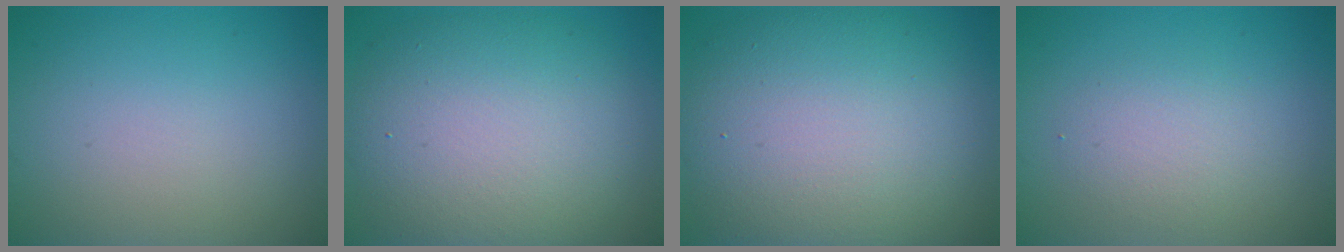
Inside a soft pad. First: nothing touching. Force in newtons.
{"total": 10.5, "press": 10.5, "slide": 1.1}
{"total": 12.6, "press": 12.5, "slide": 0.9}
{"total": 2.2, "press": 2.2, "slide": 0.1}